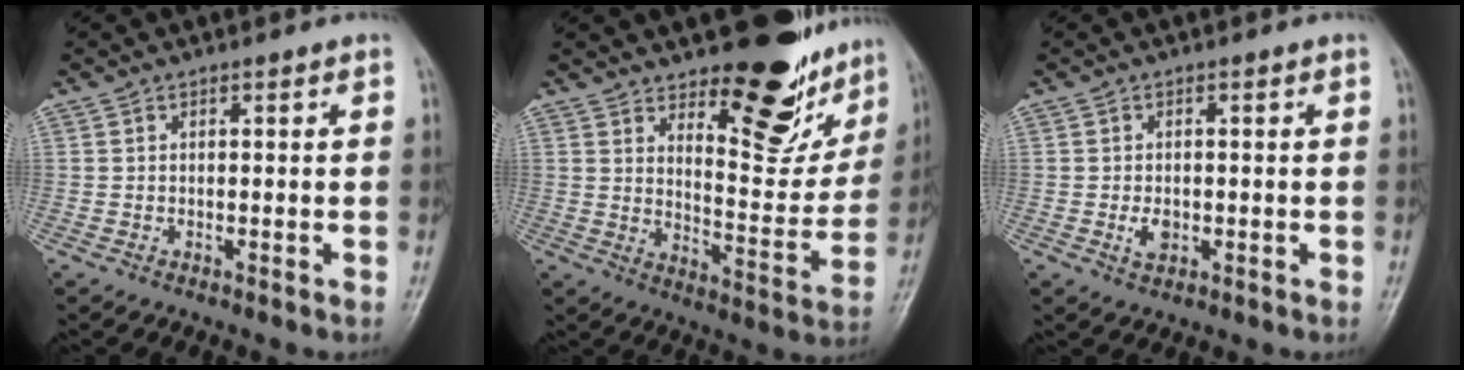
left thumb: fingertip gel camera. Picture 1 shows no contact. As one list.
[{"total": 17.3, "force": [12.2, 6.8, 10.3], "torque": [-0.077, -0.094, 0.178]}, {"total": 2.7, "force": [-0.5, 1.8, 1.9], "torque": [-0.031, -0.001, -0.009]}]